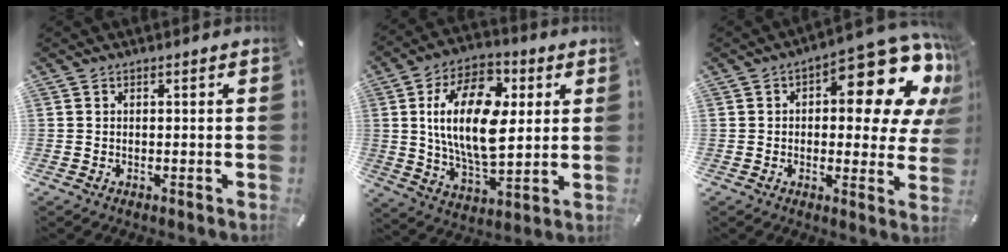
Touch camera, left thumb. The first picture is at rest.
{"total": 19.4, "force": [4.3, 11.3, 15.2], "torque": [-0.293, 0.003, 0.070]}
{"total": 16.6, "force": [8.2, 6.7, 12.8], "torque": [-0.158, -0.075, 0.130]}